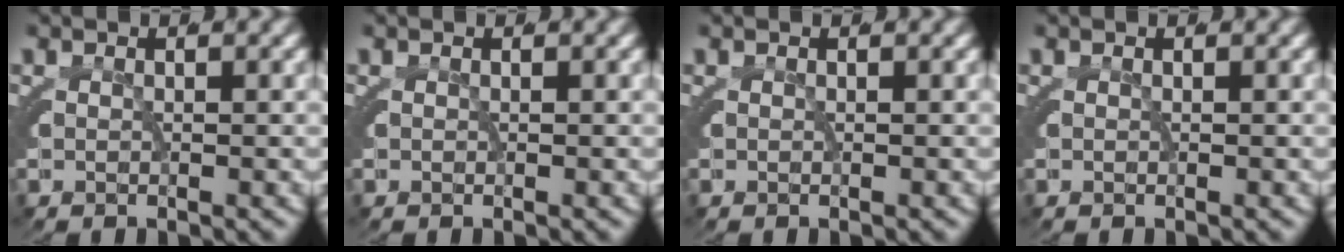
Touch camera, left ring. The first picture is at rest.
{"total": 0.0}
{"total": 0.0}
{"total": 0.0}